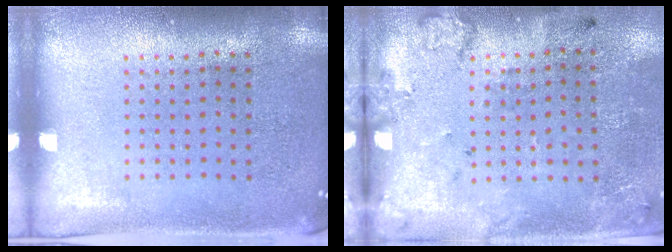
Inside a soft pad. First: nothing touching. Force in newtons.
{"total": 2.3, "press": 1.4, "slide": 1.9}